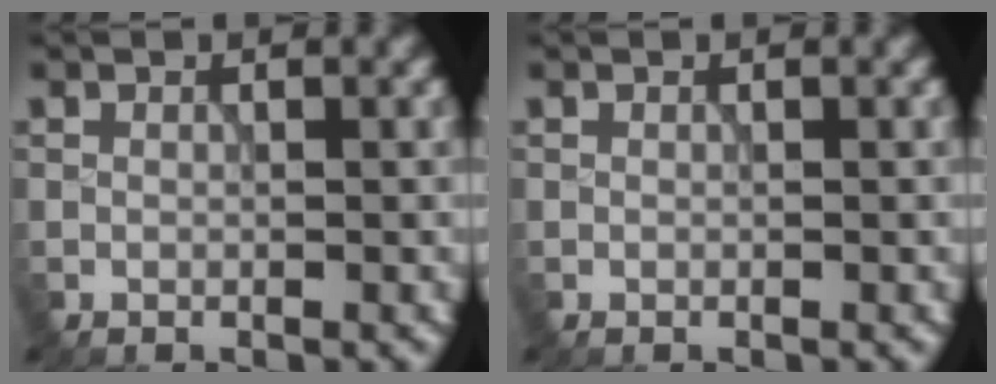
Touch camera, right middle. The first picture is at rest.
{"total": 0.0}